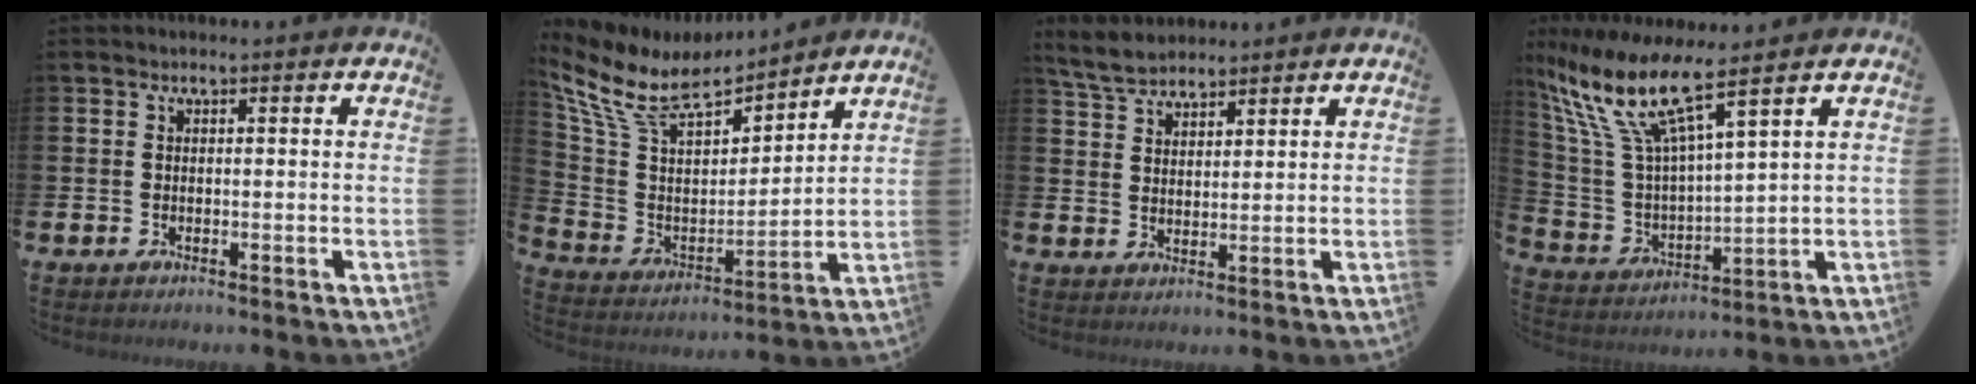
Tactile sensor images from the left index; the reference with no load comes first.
{"total": 9.9, "force": [8.7, 3.5, 3.3], "torque": [-0.110, -0.058, 0.152]}
{"total": 4.8, "force": [4.6, 1.1, 0.9], "torque": [-0.033, -0.011, 0.087]}
{"total": 10.7, "force": [8.1, 2.1, 6.7], "torque": [-0.162, -0.041, 0.135]}